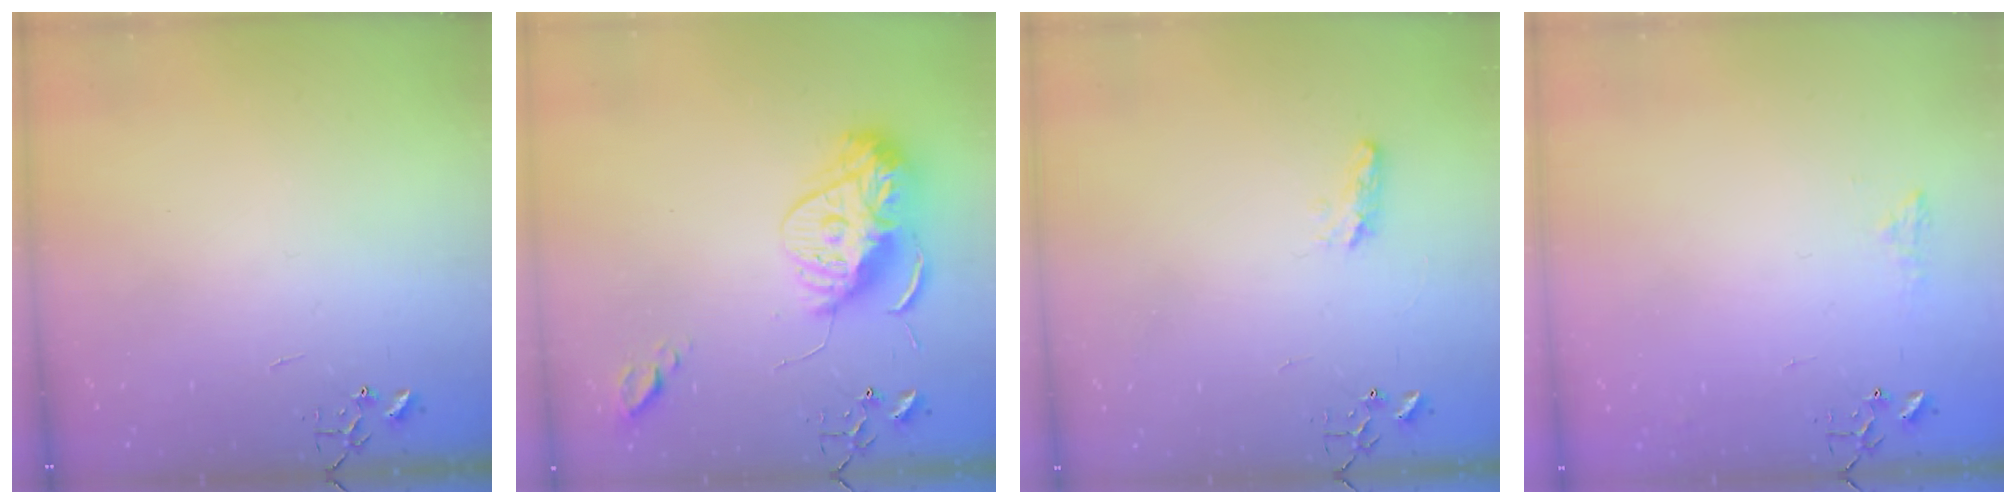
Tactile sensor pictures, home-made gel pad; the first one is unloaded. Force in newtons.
{"total": 15.3, "press": 15.3, "slide": 1.3}
{"total": 6.5, "press": 6.4, "slide": 0.7}
{"total": 6.4, "press": 6.4, "slide": 0.6}